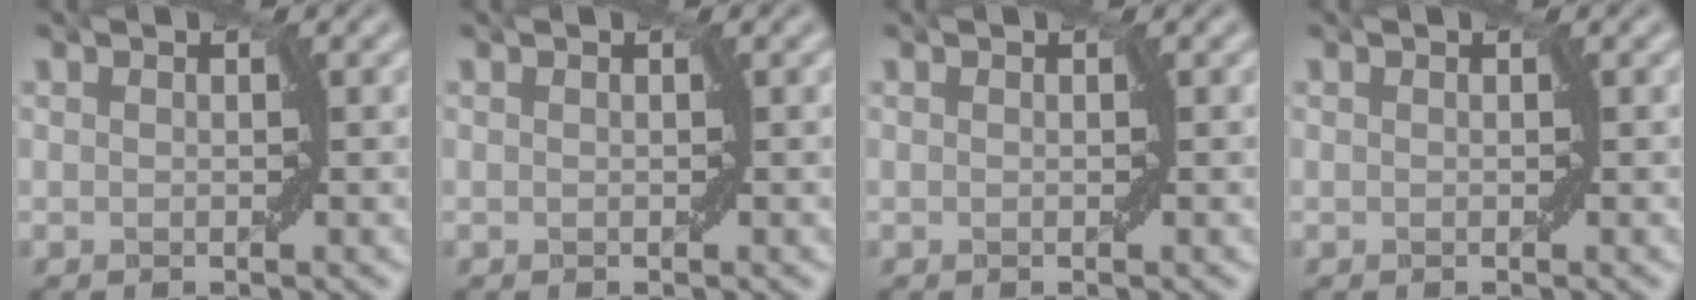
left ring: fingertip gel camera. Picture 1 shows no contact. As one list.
[{"total": 0.0}, {"total": 0.0}, {"total": 0.0}]